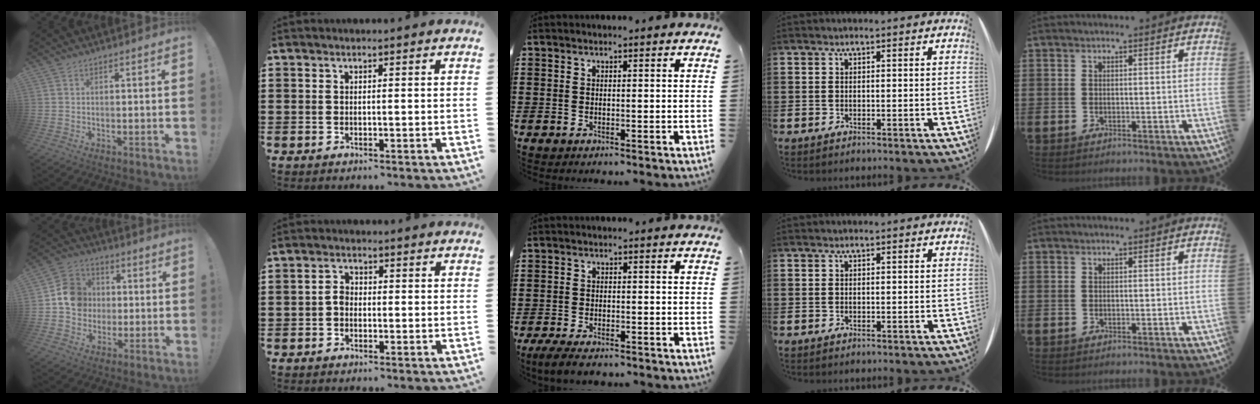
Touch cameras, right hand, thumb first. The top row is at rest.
{"thumb": {"total": 10.8, "force": [0.2, 10.2, 3.8], "torque": [-0.037, 0.015, 0.012]}, "index": {"total": 1.9, "force": [-0.6, 1.3, 1.2], "torque": [-0.026, 0.005, -0.012]}, "middle": {"total": 2.9, "force": [-2.5, 0.7, 1.2], "torque": [-0.044, -0.005, -0.057]}}